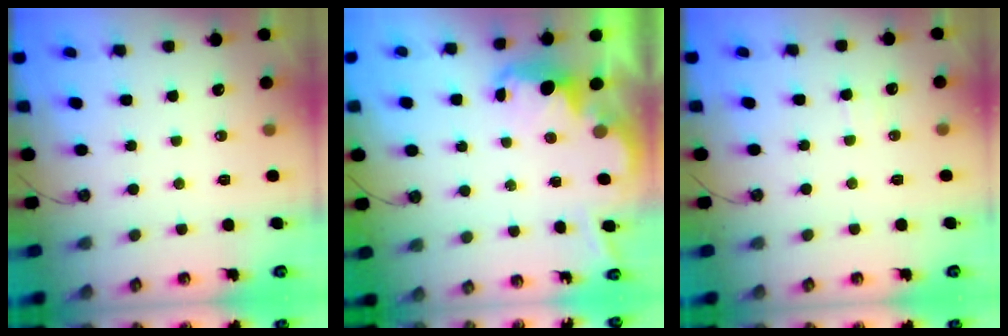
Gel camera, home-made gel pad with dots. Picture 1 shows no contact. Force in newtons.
{"total": 2.6, "press": 2.6, "slide": 0.4}
{"total": 3.0, "press": 2.9, "slide": 0.8}